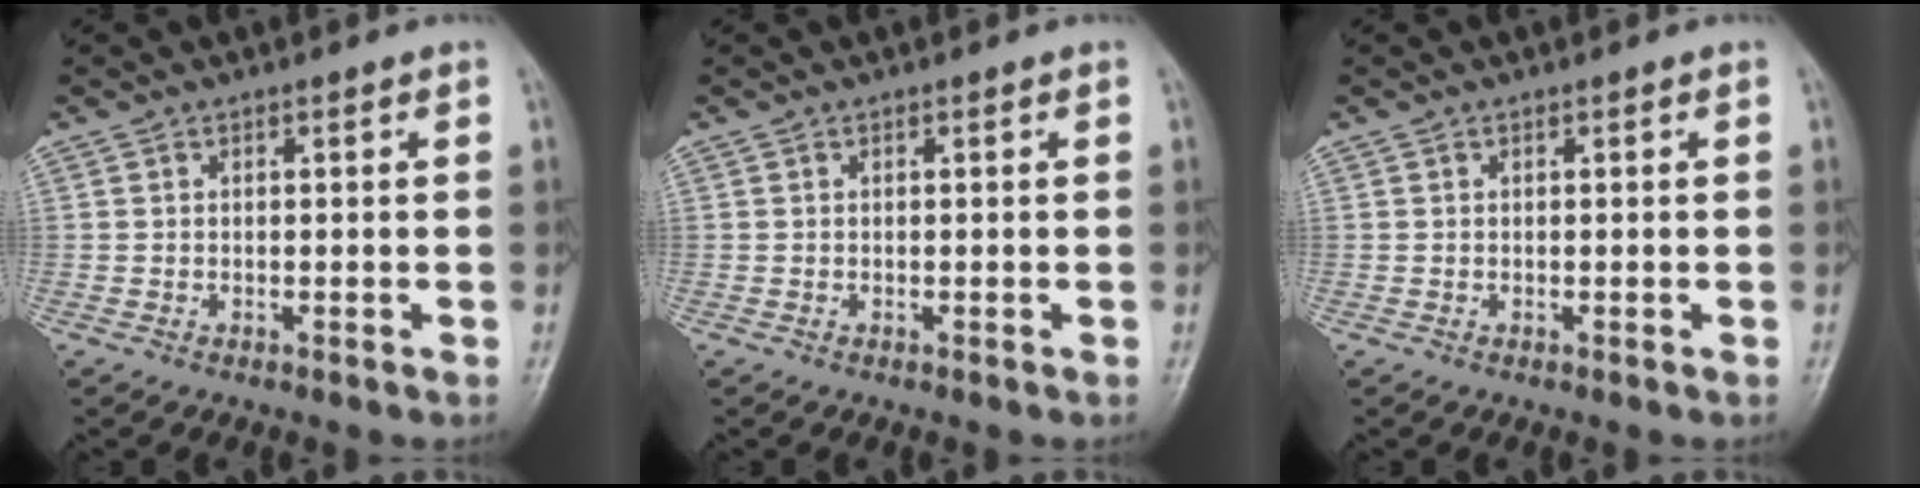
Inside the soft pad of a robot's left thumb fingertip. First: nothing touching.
{"total": 0.0}
{"total": 0.0}